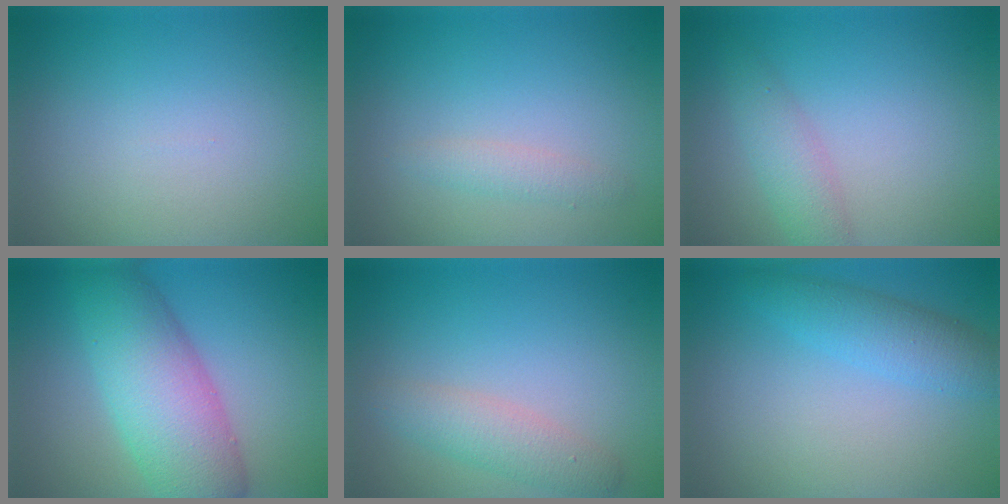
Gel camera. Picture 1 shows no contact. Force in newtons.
{"total": 1.4, "press": 1.4, "slide": 0.1}
{"total": 2.6, "press": 2.6, "slide": 0.0}
{"total": 8.8, "press": 8.8, "slide": 0.1}
{"total": 2.8, "press": 2.8, "slide": 0.1}
{"total": 3.4, "press": 3.4, "slide": 0.1}